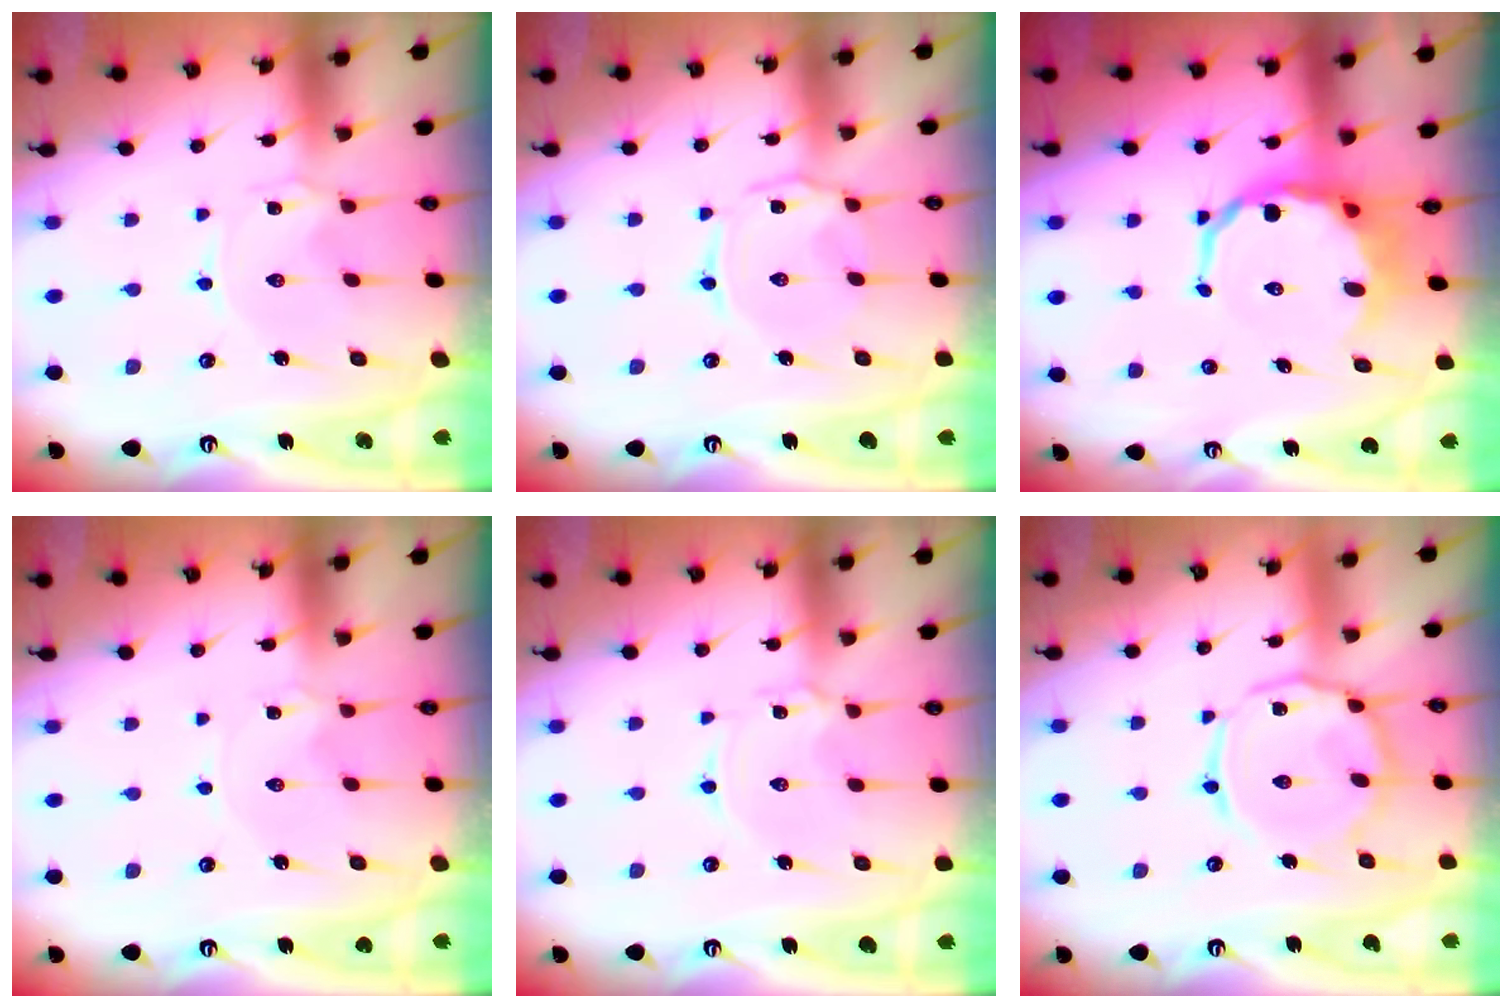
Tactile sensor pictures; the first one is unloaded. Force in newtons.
{"total": 2.9, "press": 2.9, "slide": 0.5}
{"total": 9.6, "press": 9.2, "slide": 2.7}
{"total": 1.1, "press": 1.0, "slide": 0.2}
{"total": 1.9, "press": 1.9, "slide": 0.2}
{"total": 13.3, "press": 13.3, "slide": 0.9}